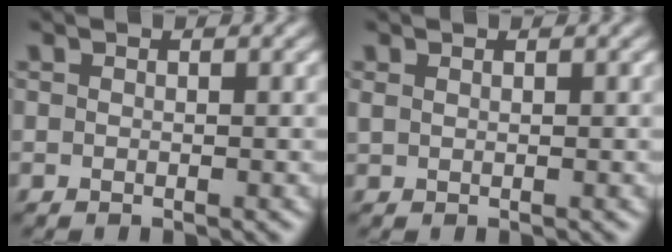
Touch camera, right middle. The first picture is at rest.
{"total": 0.6, "force": [0.4, 0.3, 0.4], "torque": [-0.012, 0.005, 0.008]}